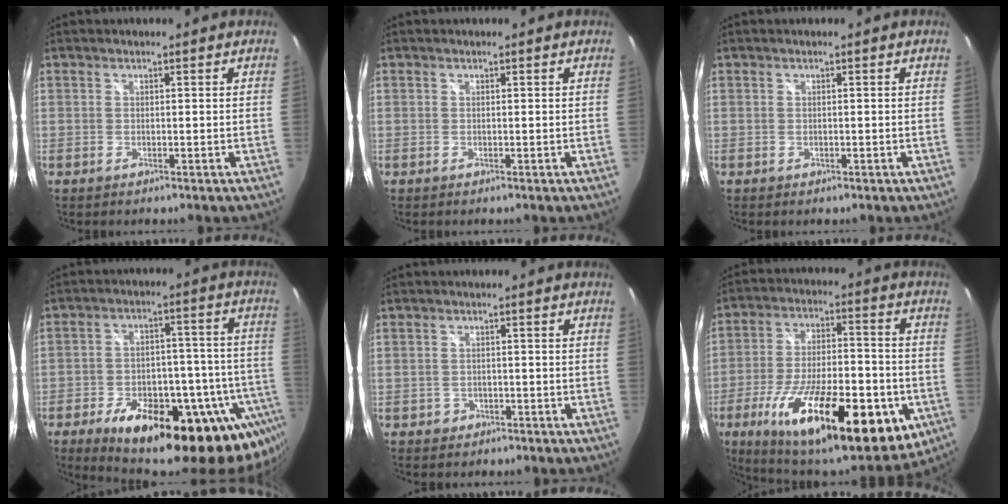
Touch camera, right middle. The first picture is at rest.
{"total": 0.0}
{"total": 0.0}
{"total": 29.1, "force": [-19.1, 11.7, 18.7], "torque": [-0.249, 0.006, -0.248]}
{"total": 2.1, "force": [-1.2, 1.7, 0.3], "torque": [-0.012, 0.003, -0.015]}
{"total": 28.4, "force": [-12.3, 9.8, 23.7], "torque": [-0.394, -0.040, -0.180]}